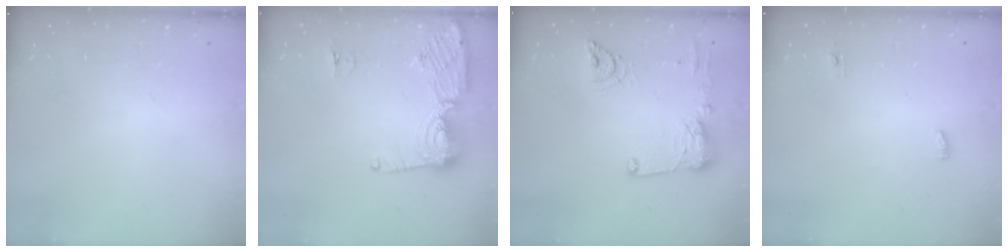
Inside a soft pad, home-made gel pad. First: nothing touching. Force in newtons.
{"total": 11.7, "press": 11.7, "slide": 1.2}
{"total": 14.2, "press": 14.0, "slide": 1.8}
{"total": 3.5, "press": 3.4, "slide": 0.9}